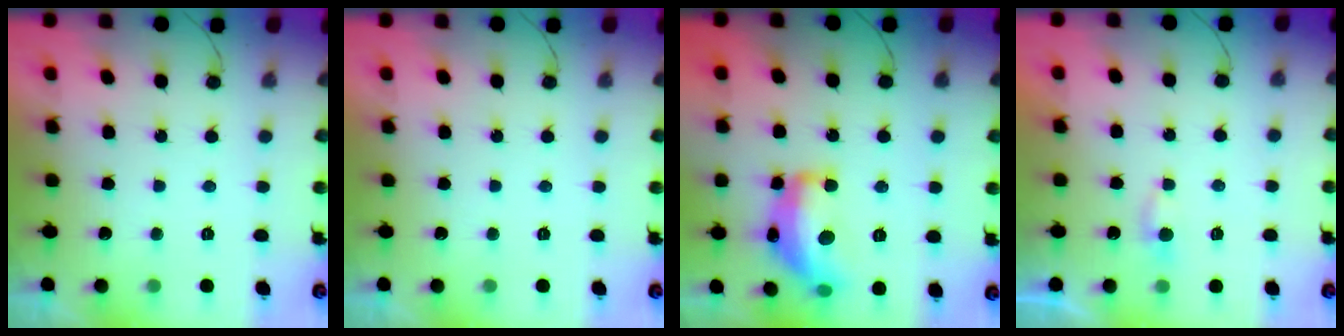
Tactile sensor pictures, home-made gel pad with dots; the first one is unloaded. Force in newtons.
{"total": 0.0}
{"total": 17.2, "press": 17.2, "slide": 0.6}
{"total": 2.3, "press": 2.3, "slide": 0.3}